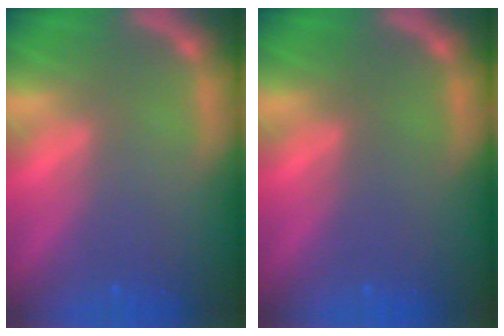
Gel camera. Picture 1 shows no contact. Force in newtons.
{"total": 0.0}